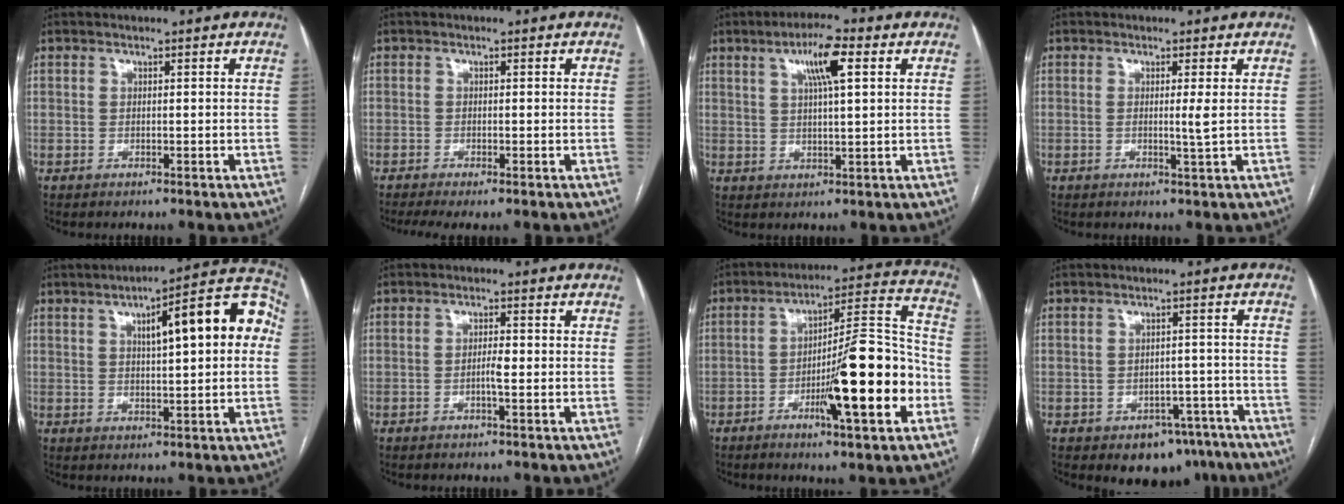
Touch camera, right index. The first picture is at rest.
{"total": 3.3, "force": [-2.2, 0.5, 2.5], "torque": [-0.046, -0.009, -0.037]}
{"total": 7.1, "force": [3.0, 0.9, 6.4], "torque": [-0.116, 0.010, 0.049]}
{"total": 1.9, "force": [0.1, -0.5, 1.8], "torque": [-0.031, -0.006, 0.001]}
{"total": 14.7, "force": [3.2, 3.1, 13.9], "torque": [-0.182, 0.040, 0.041]}
{"total": 2.3, "force": [-0.5, 0.3, 2.2], "torque": [-0.039, 0.002, -0.010]}
{"total": 17.6, "force": [-5.4, 1.8, 16.6], "torque": [-0.255, 0.005, -0.081]}
{"total": 8.3, "force": [-5.8, 5.2, 2.9], "torque": [-0.009, 0.027, -0.073]}